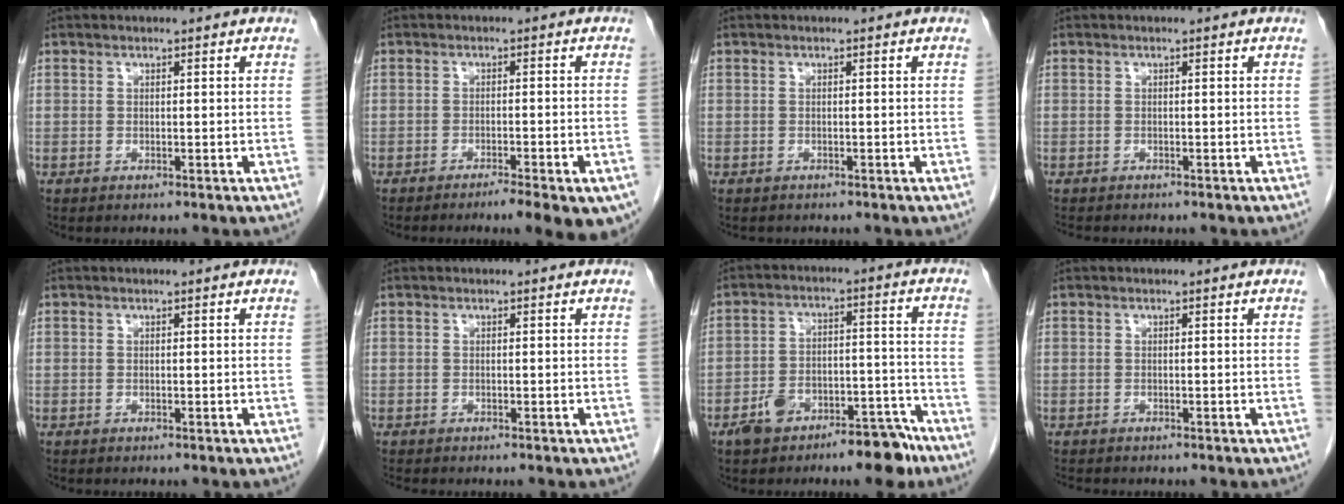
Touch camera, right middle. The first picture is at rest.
{"total": 9.9, "force": [-6.9, 1.4, 7.0], "torque": [-0.062, -0.005, -0.092]}
{"total": 1.0, "force": [-0.9, 0.4, 0.2], "torque": [-0.015, -0.003, -0.012]}
{"total": 2.7, "force": [-2.3, 0.7, 1.1], "torque": [-0.022, -0.009, -0.030]}
{"total": 0.0}
{"total": 1.8, "force": [-1.6, 0.4, 0.7], "torque": [-0.018, -0.007, -0.021]}
{"total": 9.5, "force": [-6.9, 3.9, 5.2], "torque": [-0.075, 0.030, -0.109]}
{"total": 2.7, "force": [-2.3, 0.8, 1.1], "torque": [-0.022, -0.008, -0.030]}